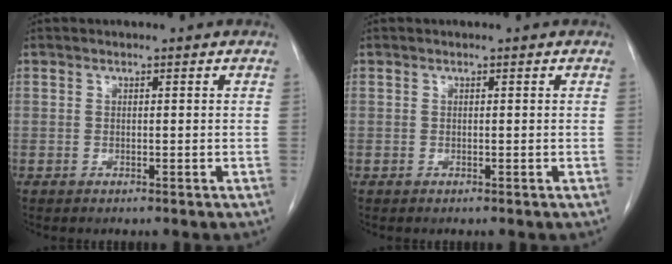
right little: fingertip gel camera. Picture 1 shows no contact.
{"total": 0.0}